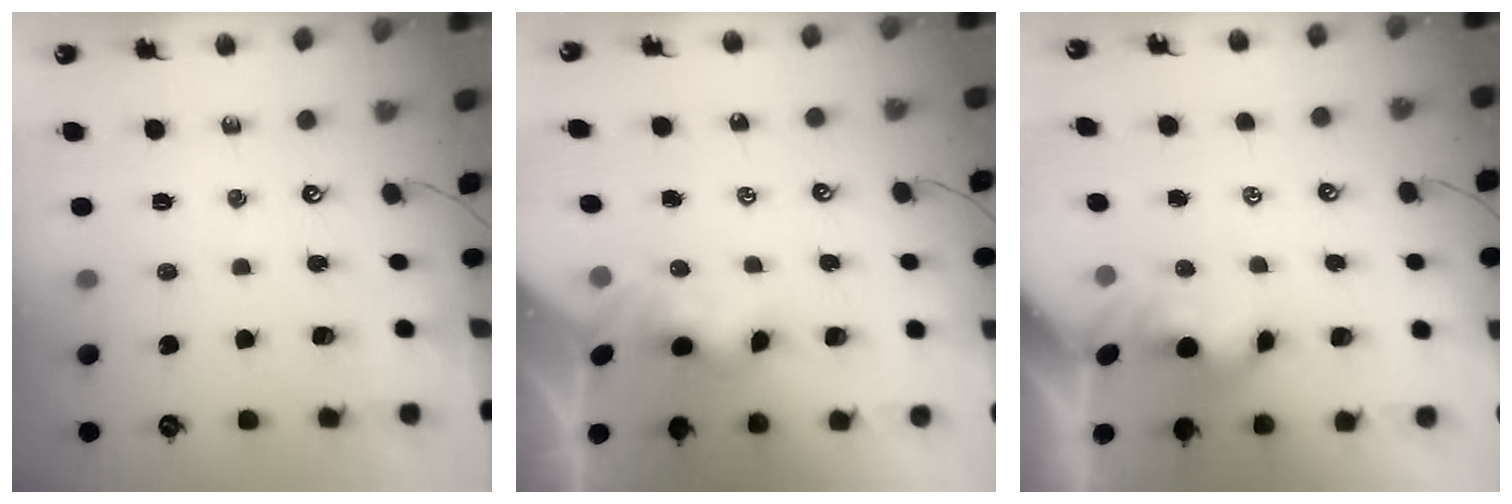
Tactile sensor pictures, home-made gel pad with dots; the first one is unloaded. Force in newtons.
{"total": 3.3, "press": 3.3, "slide": 0.5}
{"total": 1.5, "press": 1.3, "slide": 0.7}